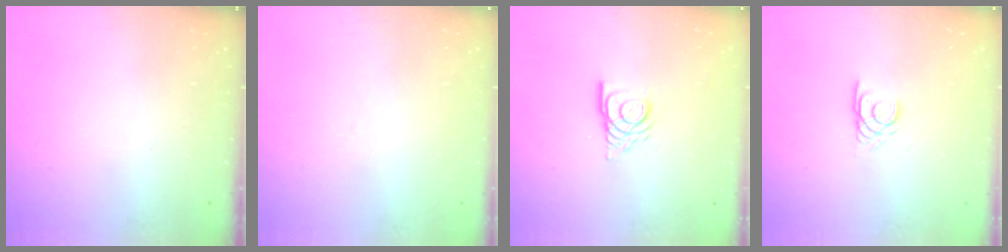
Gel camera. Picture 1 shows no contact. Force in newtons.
{"total": 1.8, "press": 1.6, "slide": 0.6}
{"total": 7.5, "press": 7.5, "slide": 0.7}
{"total": 2.4, "press": 2.4, "slide": 0.2}